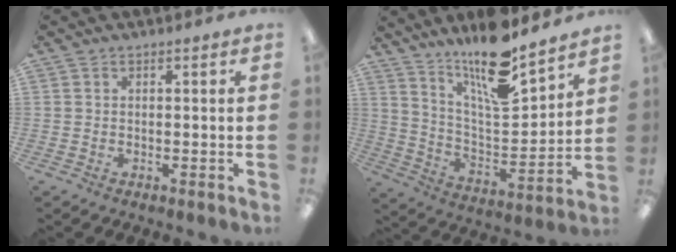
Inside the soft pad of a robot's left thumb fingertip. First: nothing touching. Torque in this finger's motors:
{"motor_torque": [0.50, 0.17, 1.50, -1.27, 0.23]}